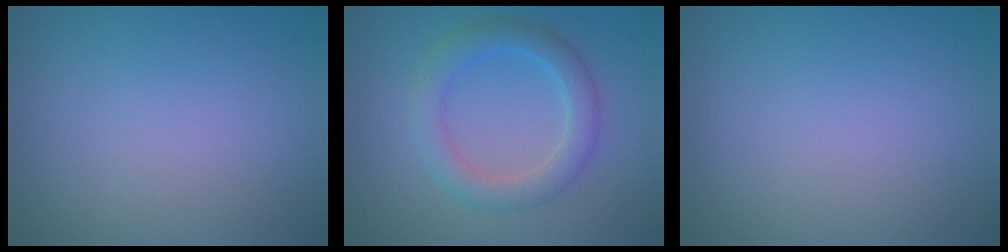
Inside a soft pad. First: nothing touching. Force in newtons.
{"total": 3.6, "press": 3.6, "slide": 0.1}
{"total": 0.0}